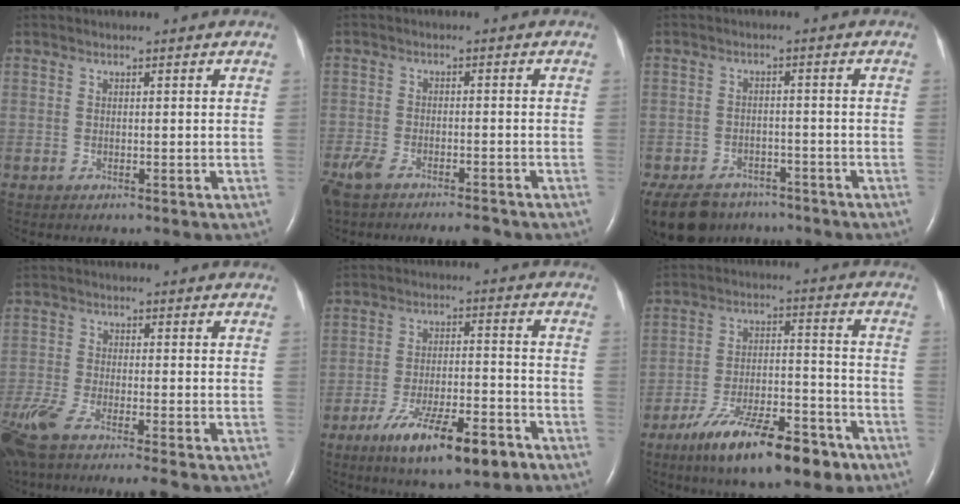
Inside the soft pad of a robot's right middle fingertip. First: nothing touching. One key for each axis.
{"total": 9.2, "fx": -7.4, "fy": 2.5, "fz": 4.9, "tx": -0.096, "ty": -0.008, "tz": -0.123}
{"total": 12.8, "fx": -9.7, "fy": 7.2, "fz": 4.3, "tx": -0.112, "ty": -0.011, "tz": -0.135}
{"total": 10.6, "fx": -8.2, "fy": 0.4, "fz": 6.6, "tx": -0.129, "ty": -0.023, "tz": -0.145}
{"total": 12.6, "fx": -7.8, "fy": 2.7, "fz": 9.5, "tx": -0.164, "ty": -0.010, "tz": -0.122}
{"total": 16.2, "fx": -10.7, "fy": 4.6, "fz": 11.3, "tx": -0.176, "ty": 0.001, "tz": -0.176}